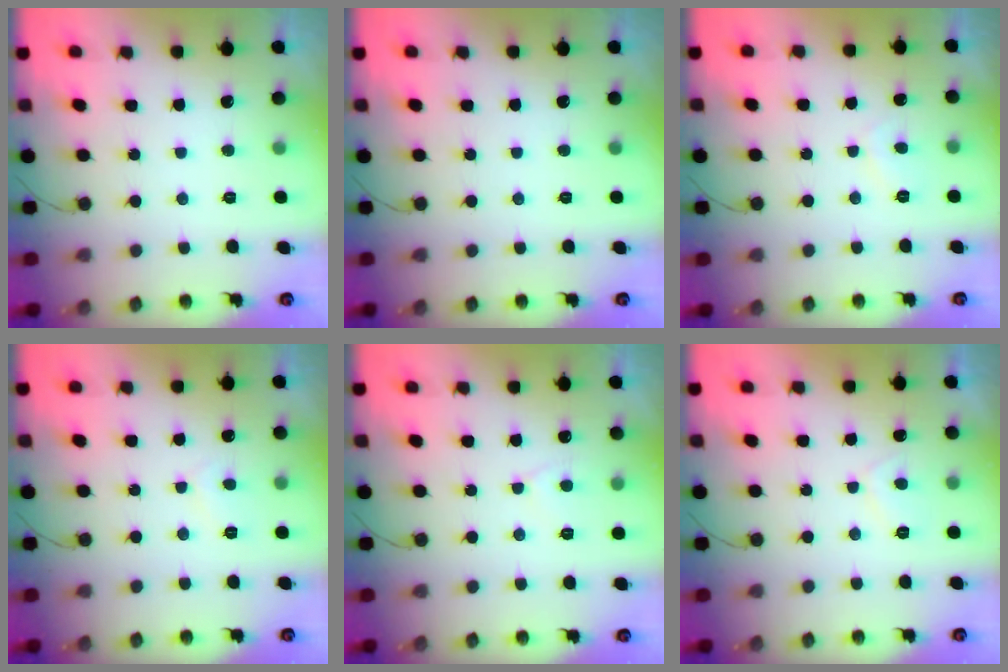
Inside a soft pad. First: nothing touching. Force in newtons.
{"total": 0.0}
{"total": 1.8, "press": 1.7, "slide": 0.7}
{"total": 4.2, "press": 4.2, "slide": 0.3}
{"total": 3.7, "press": 3.7, "slide": 0.4}
{"total": 2.0, "press": 1.9, "slide": 0.7}